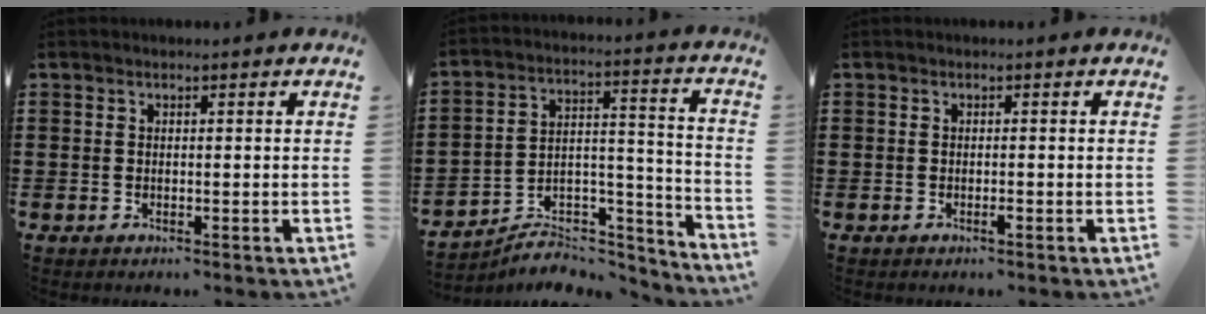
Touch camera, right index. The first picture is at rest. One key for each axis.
{"total": 5.8, "fx": -5.1, "fy": 2.3, "fz": 1.3, "tx": -0.017, "ty": 0.011, "tz": -0.099}
{"total": 1.0, "fx": -0.5, "fy": 0.1, "fz": 0.8, "tx": -0.016, "ty": -0.003, "tz": -0.009}